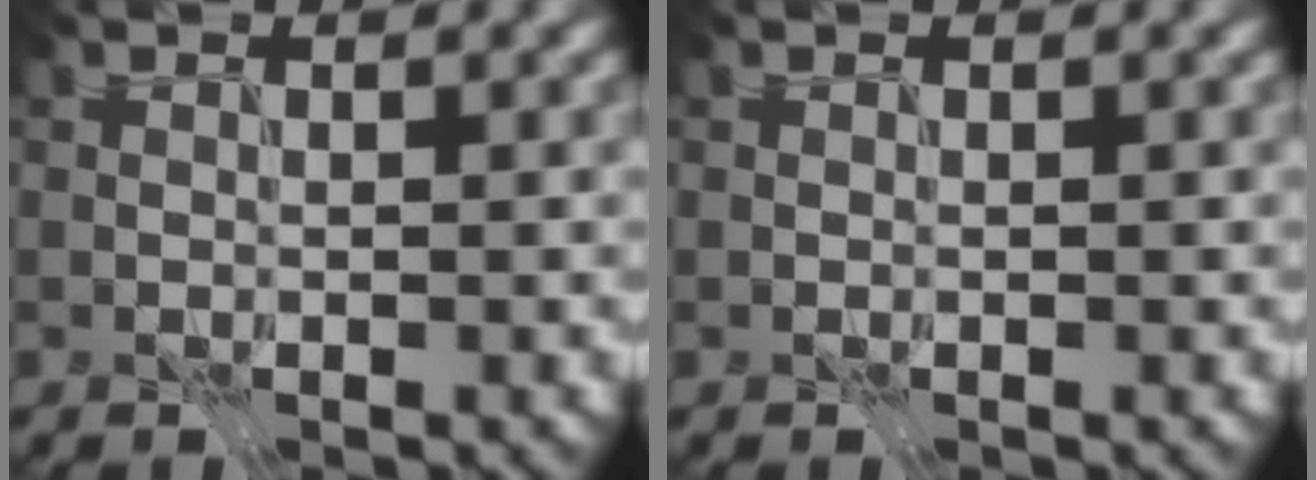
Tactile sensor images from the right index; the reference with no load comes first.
{"total": 0.0}